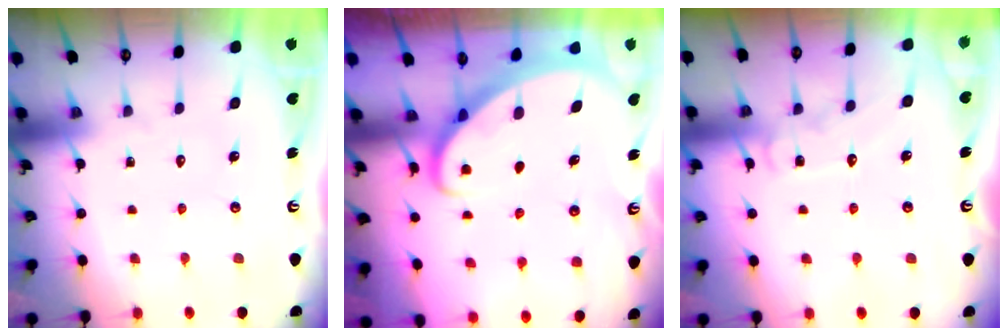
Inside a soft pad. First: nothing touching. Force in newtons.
{"total": 2.7, "press": 2.7, "slide": 0.2}
{"total": 8.4, "press": 8.4, "slide": 0.7}